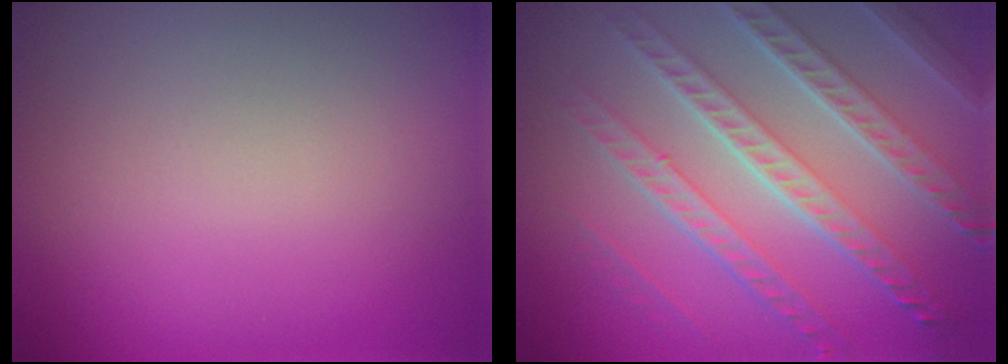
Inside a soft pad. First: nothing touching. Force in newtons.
{"total": 8.0, "press": 5.7, "slide": 5.7}